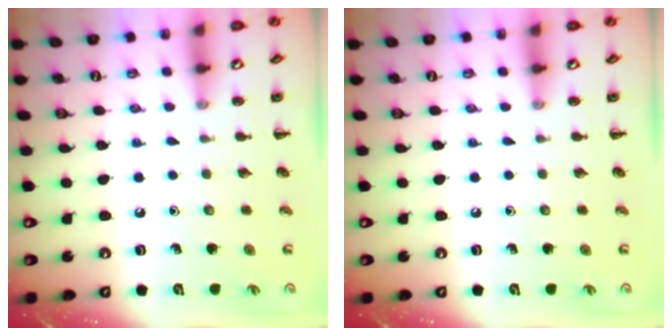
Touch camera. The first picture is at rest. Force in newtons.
{"total": 0.0}